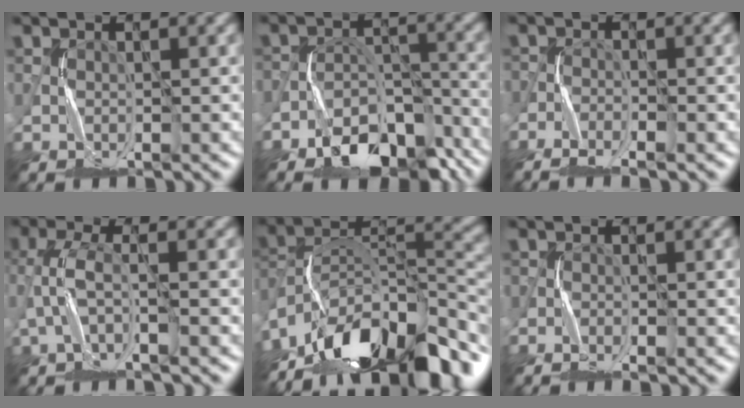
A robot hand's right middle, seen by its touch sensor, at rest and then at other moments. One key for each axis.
{"total": 8.2, "fx": -6.6, "fy": 4.0, "fz": 2.9, "tx": -0.026, "ty": -0.005, "tz": -0.111}
{"total": 4.2, "fx": -3.6, "fy": 1.1, "fz": 1.8, "tx": -0.031, "ty": -0.007, "tz": -0.061}
{"total": 2.4, "fx": -1.4, "fy": 0.2, "fz": 1.9, "tx": -0.042, "ty": 0.012, "tz": -0.035}
{"total": 15.6, "fx": -12.2, "fy": 5.1, "fz": 8.3, "tx": -0.164, "ty": 0.020, "tz": -0.210}
{"total": 1.6, "fx": -1.5, "fy": 0.2, "fz": 0.5, "tx": -0.008, "ty": -0.002, "tz": -0.031}